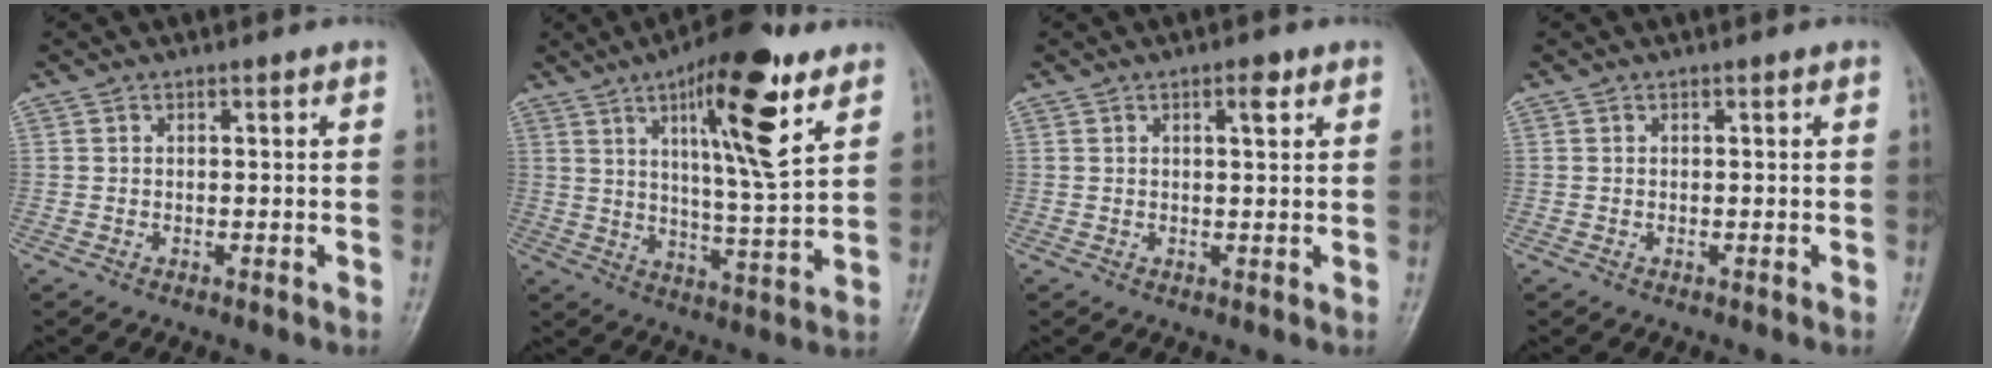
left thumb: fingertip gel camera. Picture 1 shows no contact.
{"total": 16.9, "force": [8.6, 3.9, 14.0], "torque": [-0.203, -0.044, 0.134]}
{"total": 2.6, "force": [1.3, 0.9, 2.1], "torque": [-0.027, -0.004, 0.019]}
{"total": 0.0}